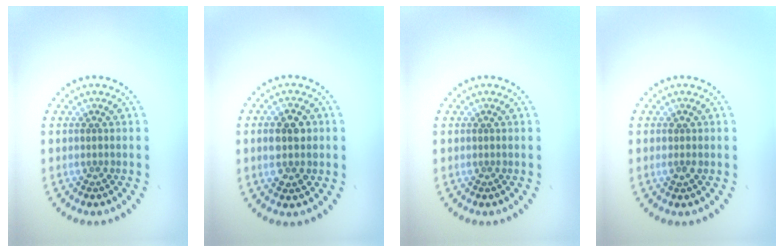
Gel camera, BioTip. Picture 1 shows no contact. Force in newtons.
{"total": 3.8, "press": 3.8, "slide": 0.2}
{"total": 0.0}
{"total": 0.8, "press": 0.8, "slide": 0.0}